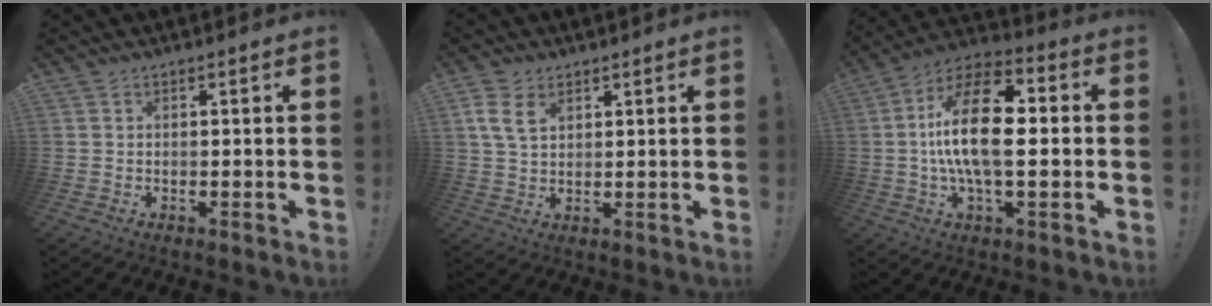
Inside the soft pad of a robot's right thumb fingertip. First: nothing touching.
{"total": 7.2, "force": [3.1, 4.5, 4.6], "torque": [-0.089, 0.001, 0.061]}
{"total": 20.3, "force": [0.1, 8.9, 18.2], "torque": [-0.328, 0.008, -0.005]}